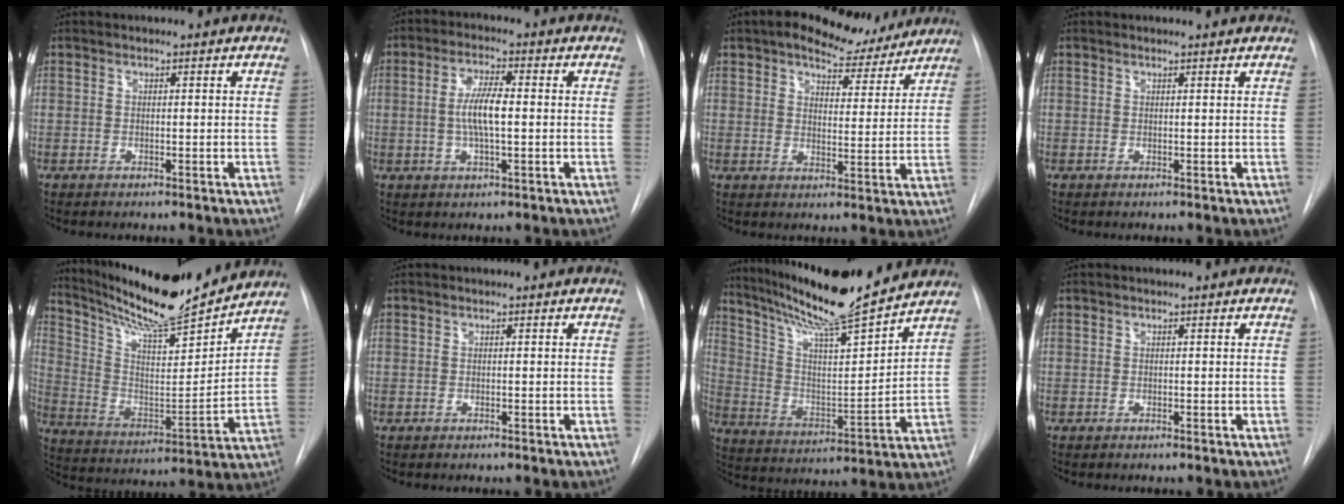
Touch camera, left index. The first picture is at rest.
{"total": 6.0, "force": [-0.7, 1.2, 5.9], "torque": [-0.118, -0.002, -0.015]}
{"total": 10.3, "force": [8.6, 4.2, 4.0], "torque": [-0.040, 0.002, 0.108]}
{"total": 0.9, "force": [0.8, 0.1, 0.0], "torque": [-0.009, 0.003, 0.007]}
{"total": 19.5, "force": [17.8, 1.8, 7.8], "torque": [-0.147, -0.025, 0.289]}
{"total": 0.0}
{"total": 18.8, "force": [16.5, 0.0, 9.0], "torque": [-0.159, -0.011, 0.274]}
{"total": 0.0}